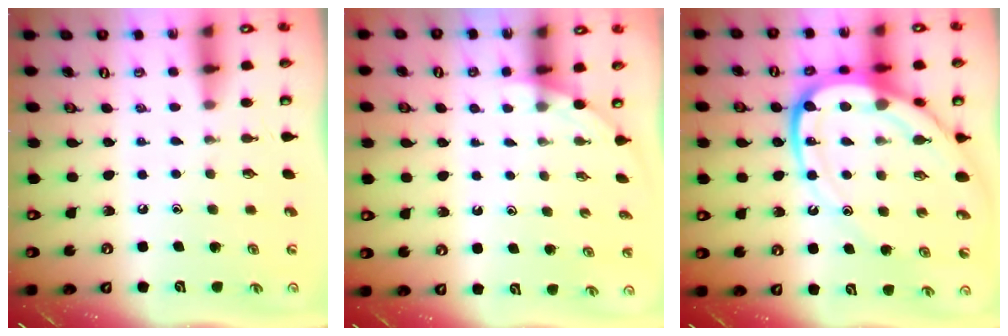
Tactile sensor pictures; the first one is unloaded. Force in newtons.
{"total": 0.9, "press": 0.9, "slide": 0.2}
{"total": 19.8, "press": 19.7, "slide": 2.1}